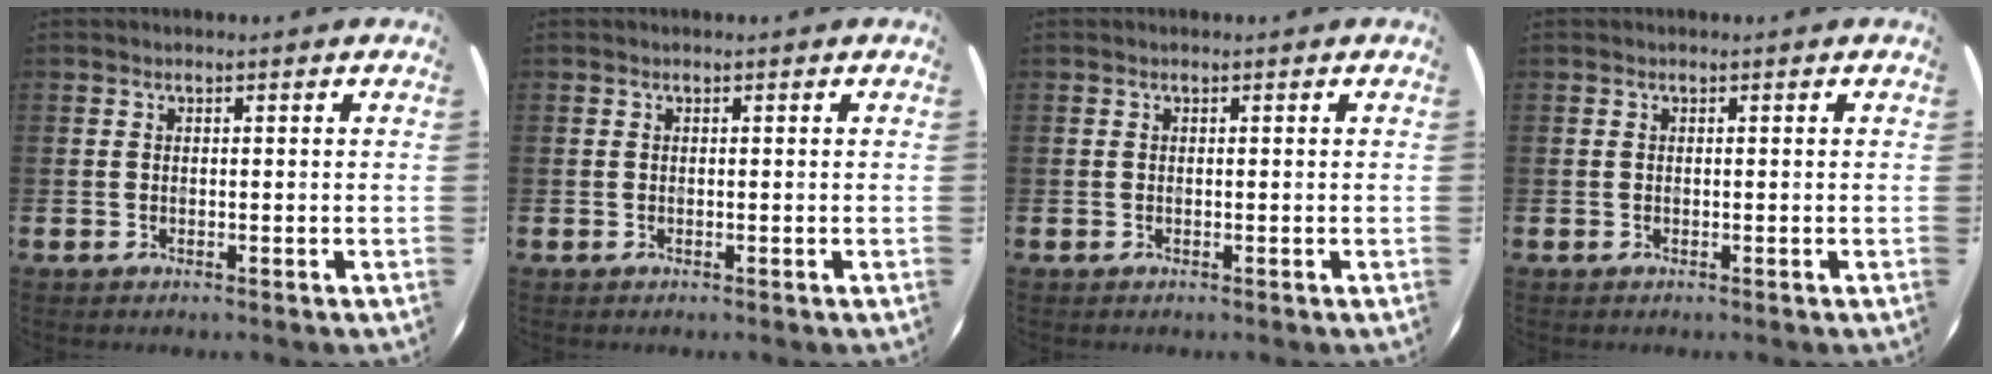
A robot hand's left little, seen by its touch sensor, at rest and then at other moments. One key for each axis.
{"total": 0.0}
{"total": 0.0}
{"total": 0.0}